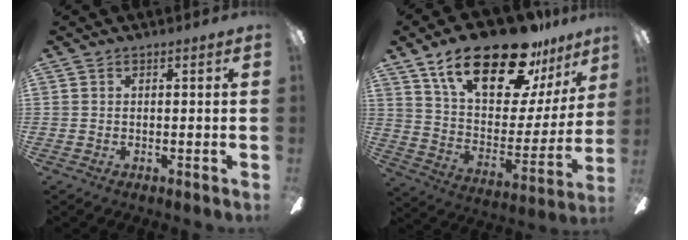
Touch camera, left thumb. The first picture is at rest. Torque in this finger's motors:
{"motor_torque": [1.20, 1.24, 1.46, -1.31, 0.15]}